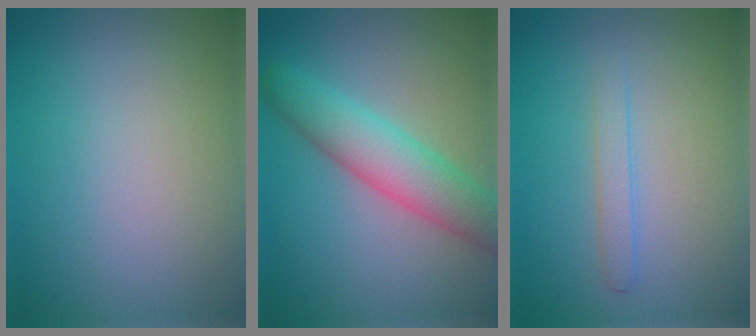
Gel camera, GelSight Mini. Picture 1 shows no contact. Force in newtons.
{"total": 5.6, "press": 5.6, "slide": 0.2}
{"total": 1.3, "press": 1.3, "slide": 0.1}